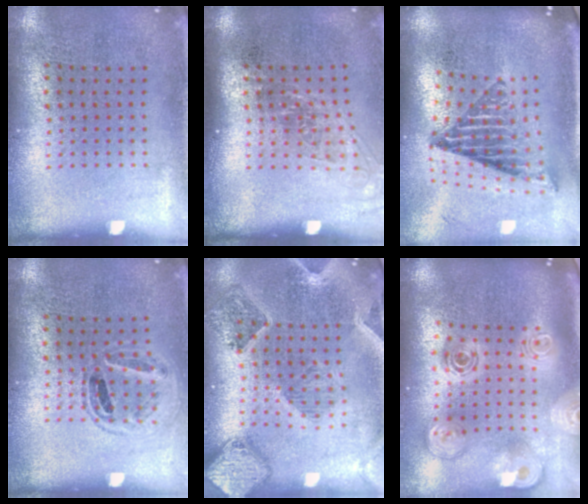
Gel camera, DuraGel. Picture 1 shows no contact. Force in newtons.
{"total": 1.2, "press": 1.0, "slide": 0.8}
{"total": 1.8, "press": 1.4, "slide": 1.1}
{"total": 0.9, "press": 0.9, "slide": 0.2}
{"total": 1.6, "press": 1.5, "slide": 0.3}
{"total": 2.8, "press": 2.0, "slide": 2.0}